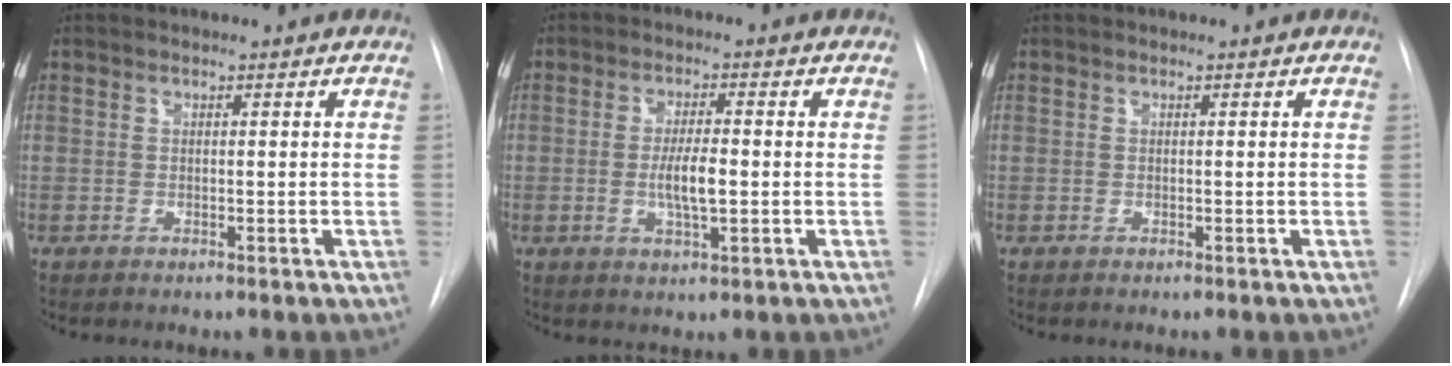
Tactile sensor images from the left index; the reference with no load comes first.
{"total": 4.8, "force": [-1.1, 0.9, 4.6], "torque": [-0.090, -0.010, -0.017]}
{"total": 0.0}